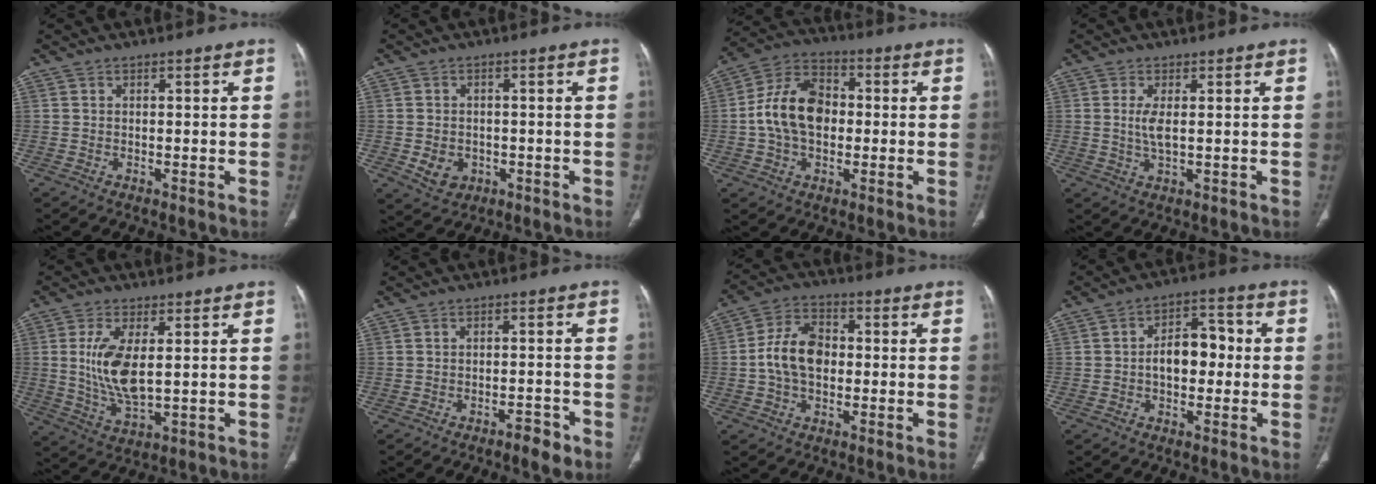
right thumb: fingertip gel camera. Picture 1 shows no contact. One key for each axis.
{"total": 5.1, "fx": -1.3, "fy": 4.1, "fz": 2.6, "tx": -0.034, "ty": 0.006, "tz": -0.008}
{"total": 13.4, "fx": -0.3, "fy": 9.3, "fz": 9.8, "tx": -0.165, "ty": 0.029, "tz": -0.012}
{"total": 3.6, "fx": 0.4, "fy": 1.2, "fz": 3.4, "tx": -0.080, "ty": -0.008, "tz": 0.012}
{"total": 10.1, "fx": 1.2, "fy": 4.3, "fz": 9.0, "tx": -0.189, "ty": -0.018, "tz": 0.033}
{"total": 3.7, "fx": -2.5, "fy": 1.3, "fz": 2.4, "tx": -0.031, "ty": 0.016, "tz": -0.036}
{"total": 10.0, "fx": -0.5, "fy": 6.8, "fz": 7.3, "tx": -0.127, "ty": 0.023, "tz": -0.017}
{"total": 8.9, "fx": -0.5, "fy": 5.7, "fz": 6.9, "tx": -0.082, "ty": 0.032, "tz": -0.014}